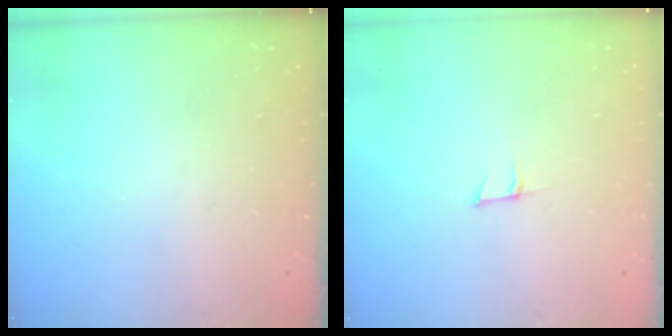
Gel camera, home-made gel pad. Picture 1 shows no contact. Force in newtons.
{"total": 5.5, "press": 5.4, "slide": 0.8}